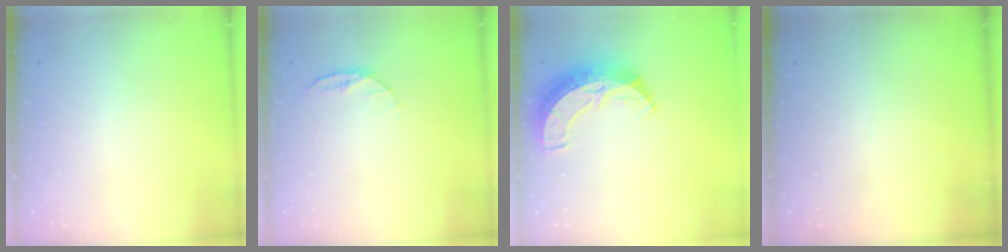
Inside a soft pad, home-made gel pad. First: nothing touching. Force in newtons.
{"total": 5.4, "press": 5.3, "slide": 0.6}
{"total": 9.9, "press": 9.9, "slide": 0.7}
{"total": 0.0}